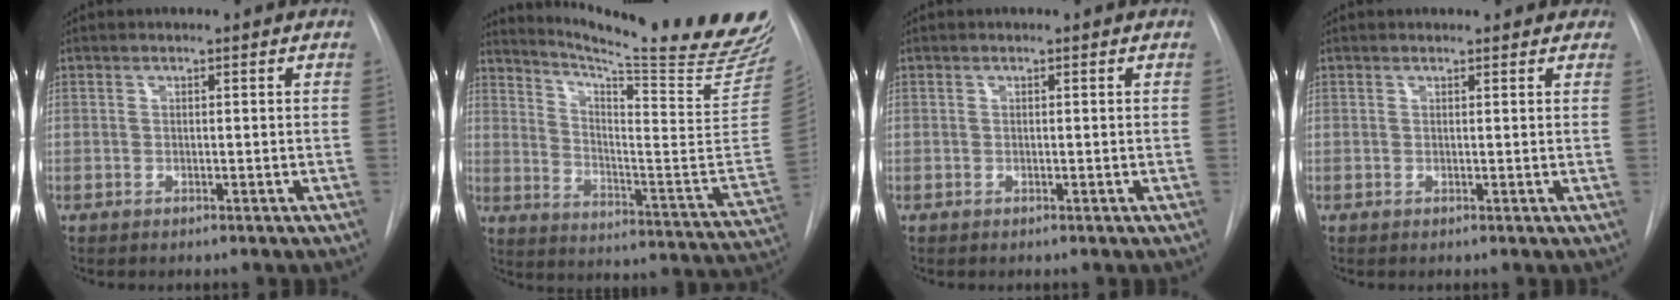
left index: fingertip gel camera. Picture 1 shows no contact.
{"total": 25.4, "force": [22.0, -1.3, 12.5], "torque": [-0.196, -0.119, 0.295]}
{"total": 0.0}
{"total": 4.7, "force": [4.2, 1.8, 1.2], "torque": [-0.004, 0.007, 0.033]}